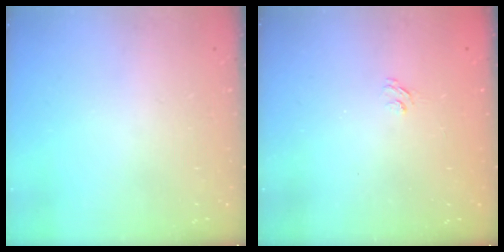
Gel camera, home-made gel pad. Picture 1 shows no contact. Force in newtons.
{"total": 2.1, "press": 1.6, "slide": 1.2}